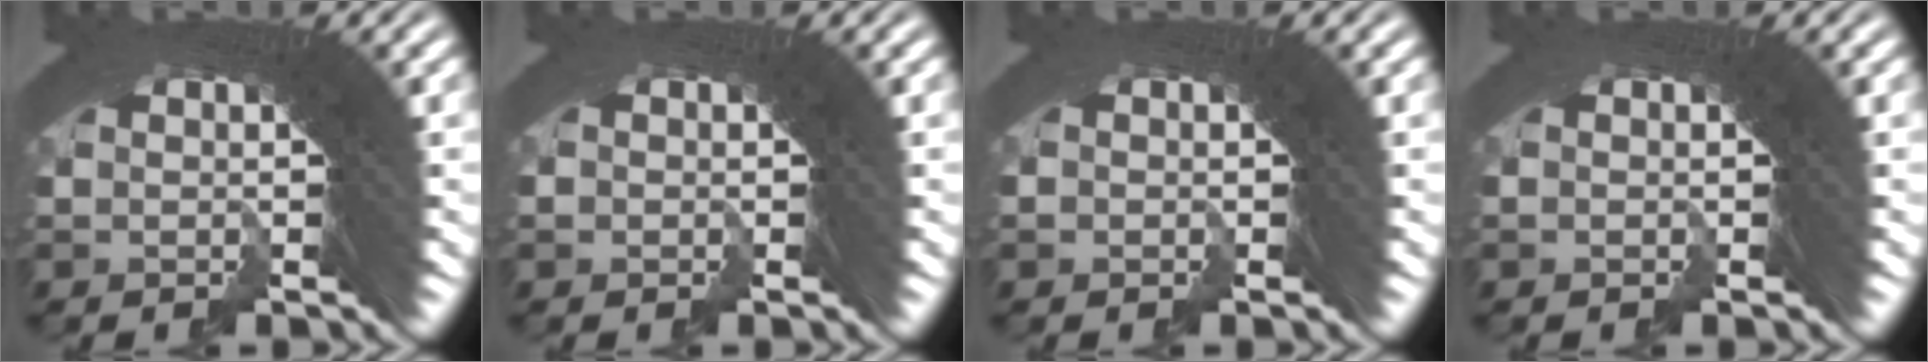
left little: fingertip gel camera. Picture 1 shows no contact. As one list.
[{"total": 0.7, "force": [-0.4, 0.5, -0.2], "torque": [0.001, -0.004, -0.005]}, {"total": 0.6, "force": [-0.4, 0.4, -0.2], "torque": [0.002, -0.003, -0.004]}, {"total": 0.0}]